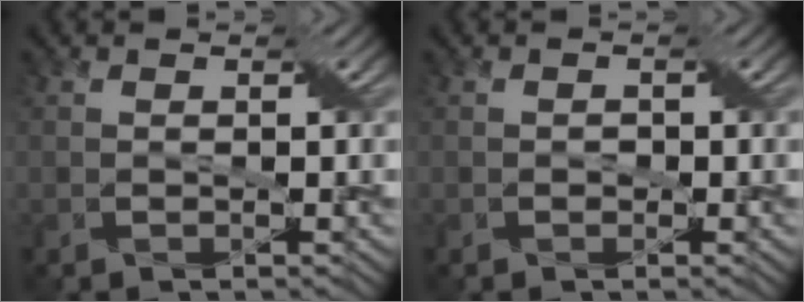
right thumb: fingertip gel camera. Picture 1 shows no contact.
{"total": 0.7, "force": [-0.2, 0.6, 0.2], "torque": [-0.003, -0.003, -0.005]}